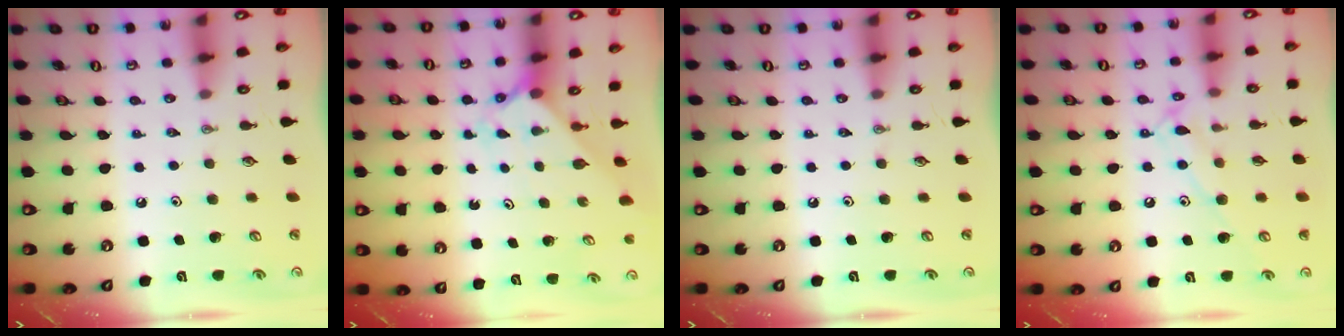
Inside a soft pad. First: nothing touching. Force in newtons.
{"total": 2.1, "press": 2.1, "slide": 0.2}
{"total": 0.0}
{"total": 11.1, "press": 11.1, "slide": 0.6}